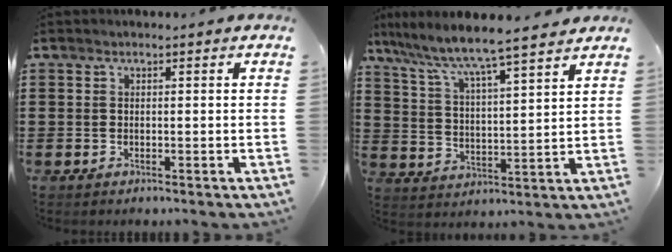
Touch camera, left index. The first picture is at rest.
{"total": 5.9, "force": [5.4, -0.6, 2.3], "torque": [-0.071, -0.039, 0.085]}